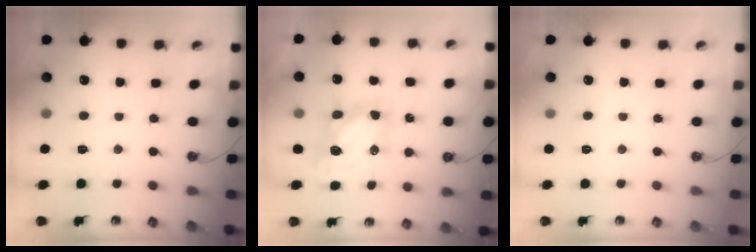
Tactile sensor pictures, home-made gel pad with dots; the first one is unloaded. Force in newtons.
{"total": 7.5, "press": 7.5, "slide": 0.6}
{"total": 0.0}